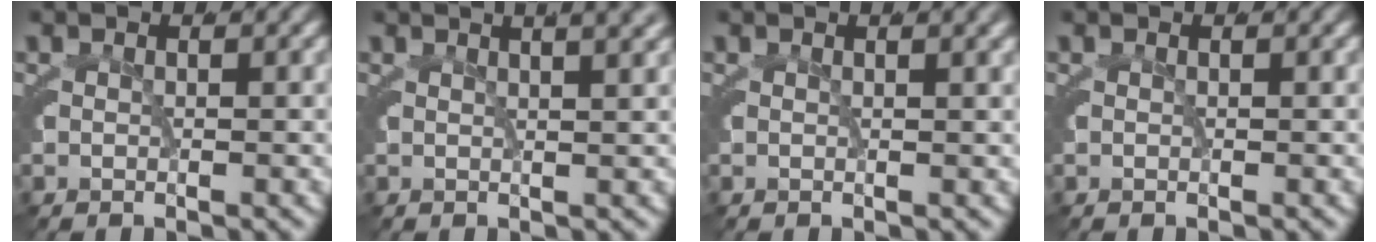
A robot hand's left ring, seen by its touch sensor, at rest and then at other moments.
{"total": 4.1, "force": [2.7, 1.3, 2.9], "torque": [-0.029, 0.011, 0.036]}
{"total": 1.2, "force": [0.8, 0.2, 0.9], "torque": [-0.008, 0.006, 0.009]}
{"total": 0.0}